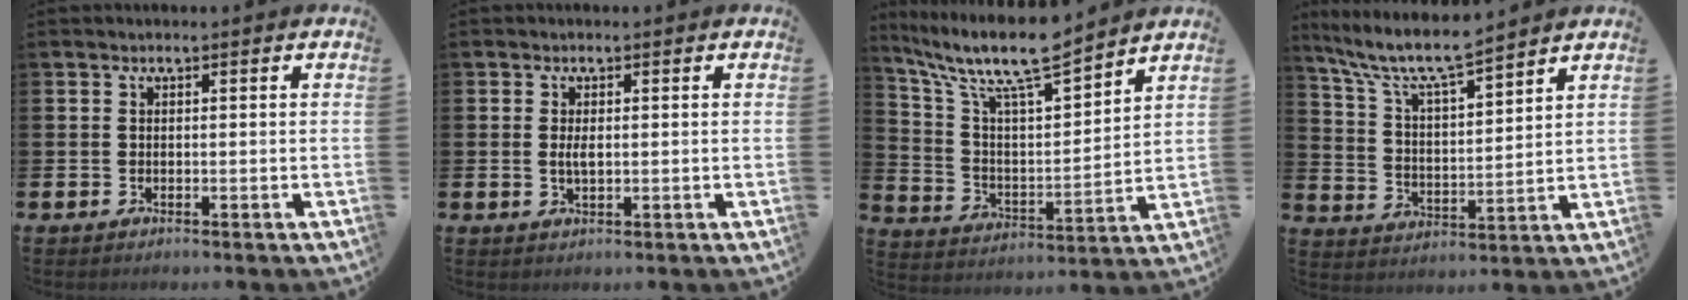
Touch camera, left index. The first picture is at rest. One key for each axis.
{"total": 1.8, "fx": 0.2, "fy": 0.7, "fz": 1.6, "tx": -0.025, "ty": 0.000, "tz": -0.001}
{"total": 11.2, "fx": 9.7, "fy": 1.9, "fz": 5.3, "tx": -0.139, "ty": -0.058, "tz": 0.165}
{"total": 8.4, "fx": 7.4, "fy": 1.1, "fz": 3.7, "tx": -0.106, "ty": -0.041, "tz": 0.129}